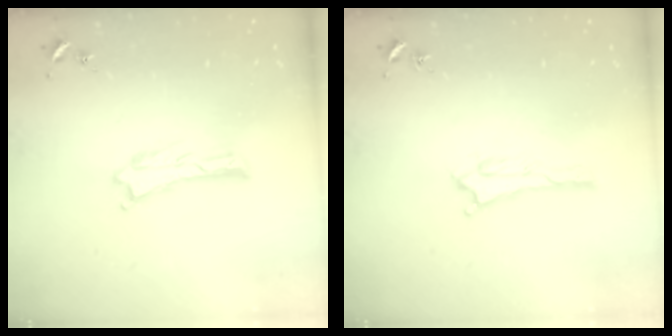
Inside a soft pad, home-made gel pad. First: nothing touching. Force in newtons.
{"total": 0.6, "press": 0.6, "slide": 0.1}